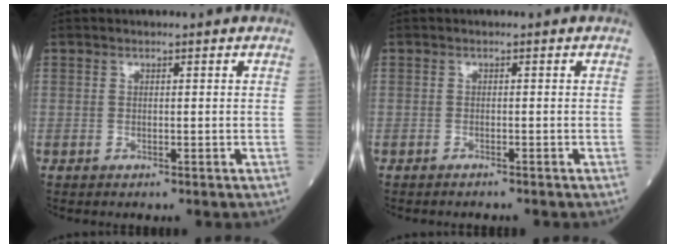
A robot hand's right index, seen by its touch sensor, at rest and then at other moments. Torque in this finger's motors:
{"motor_torque": [-0.07, -0.09, 0.03, 0.01]}